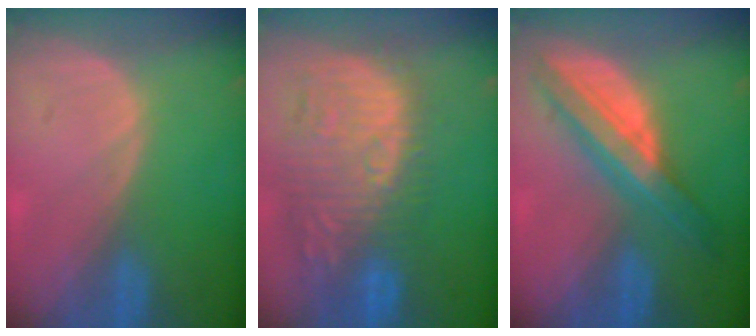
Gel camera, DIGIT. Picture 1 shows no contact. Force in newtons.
{"total": 12.7, "press": 11.6, "slide": 5.1}
{"total": 8.4, "press": 8.4, "slide": 0.5}